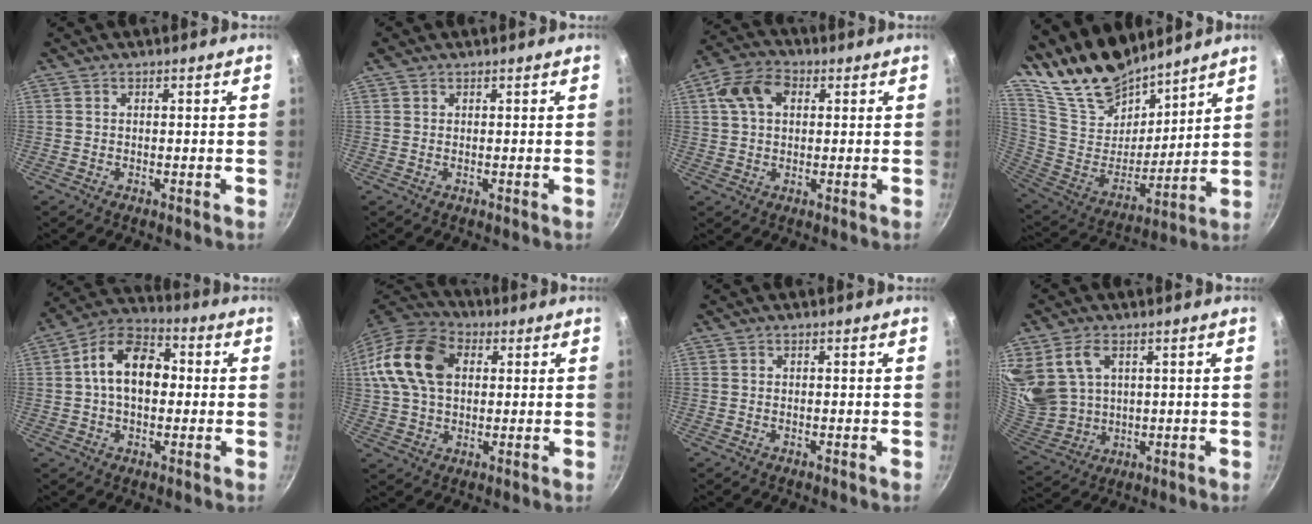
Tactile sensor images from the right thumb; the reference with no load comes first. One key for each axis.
{"total": 1.4, "fx": 0.9, "fy": 0.7, "fz": 0.6, "tx": -0.012, "ty": 0.004, "tz": 0.018}
{"total": 8.7, "fx": 2.4, "fy": 6.0, "fz": 5.8, "tx": -0.096, "ty": 0.015, "tz": 0.031}
{"total": 20.6, "fx": 16.7, "fy": 9.3, "fz": 7.7, "tx": -0.103, "ty": -0.105, "tz": 0.316}
{"total": 13.5, "fx": 1.1, "fy": 8.9, "fz": 10.1, "tx": -0.137, "ty": 0.032, "tz": -0.002}
{"total": 16.8, "fx": 3.6, "fy": 11.6, "fz": 11.6, "tx": -0.209, "ty": 0.020, "tz": 0.051}
{"total": 0.0}
{"total": 10.6, "fx": 4.2, "fy": 7.7, "fz": 6.0, "tx": -0.097, "ty": -0.033, "tz": 0.100}